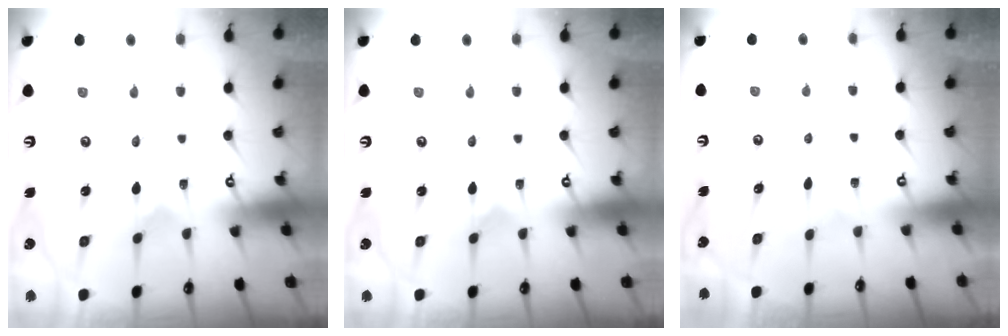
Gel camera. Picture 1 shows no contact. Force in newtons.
{"total": 0.0}
{"total": 0.0}